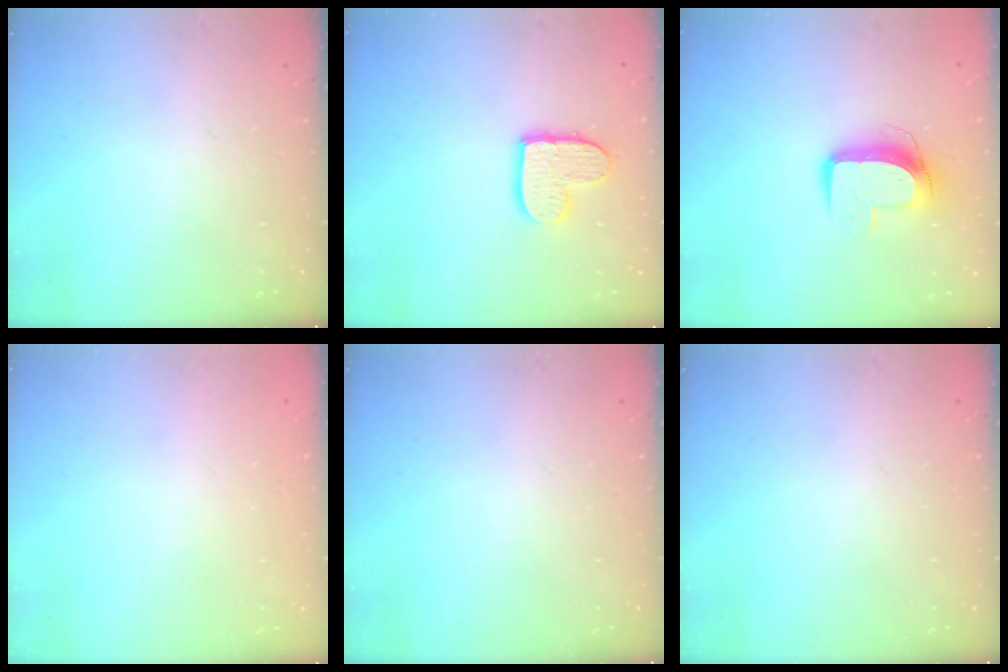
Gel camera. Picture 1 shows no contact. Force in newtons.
{"total": 10.1, "press": 10.1, "slide": 0.7}
{"total": 10.2, "press": 10.2, "slide": 0.6}
{"total": 0.0}
{"total": 0.0}
{"total": 0.0}